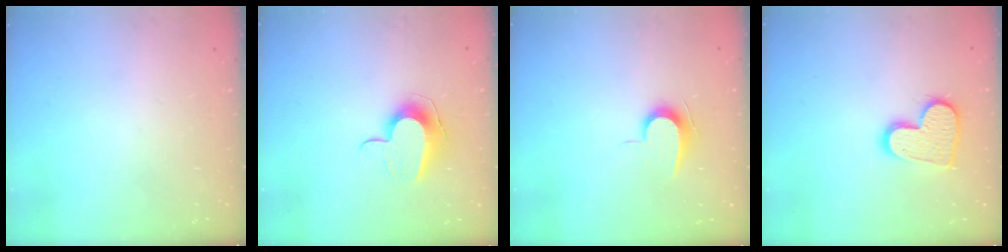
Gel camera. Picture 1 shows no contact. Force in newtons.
{"total": 9.8, "press": 9.8, "slide": 0.1}
{"total": 7.2, "press": 7.2, "slide": 0.7}
{"total": 13.8, "press": 13.8, "slide": 1.0}